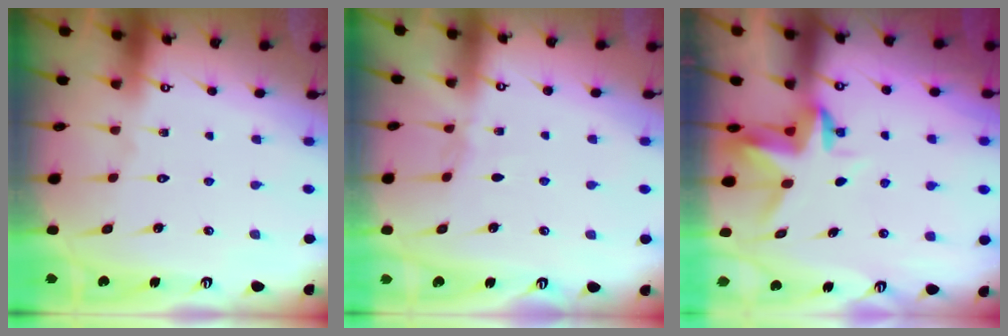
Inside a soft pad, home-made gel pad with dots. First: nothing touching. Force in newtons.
{"total": 2.9, "press": 2.9, "slide": 0.5}
{"total": 3.3, "press": 3.3, "slide": 0.4}